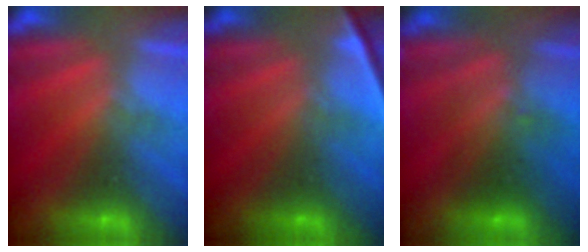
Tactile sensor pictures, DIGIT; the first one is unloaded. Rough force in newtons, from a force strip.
{"total": 2.3}
{"total": 2.3}